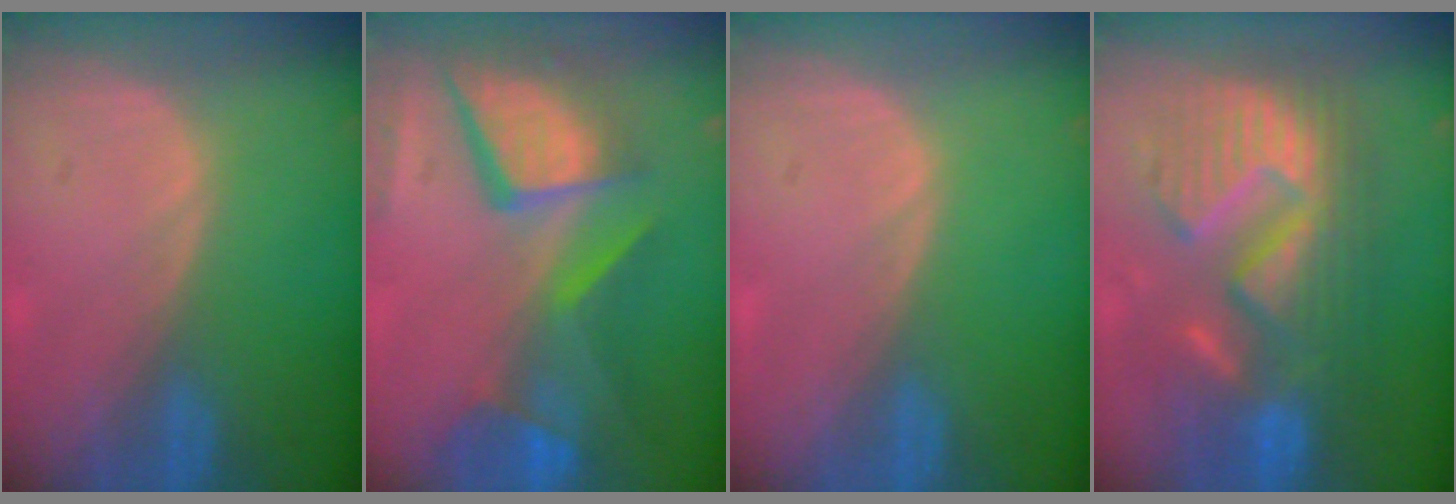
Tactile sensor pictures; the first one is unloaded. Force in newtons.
{"total": 12.4, "press": 10.2, "slide": 7.1}
{"total": 0.0}
{"total": 12.9, "press": 12.8, "slide": 1.3}